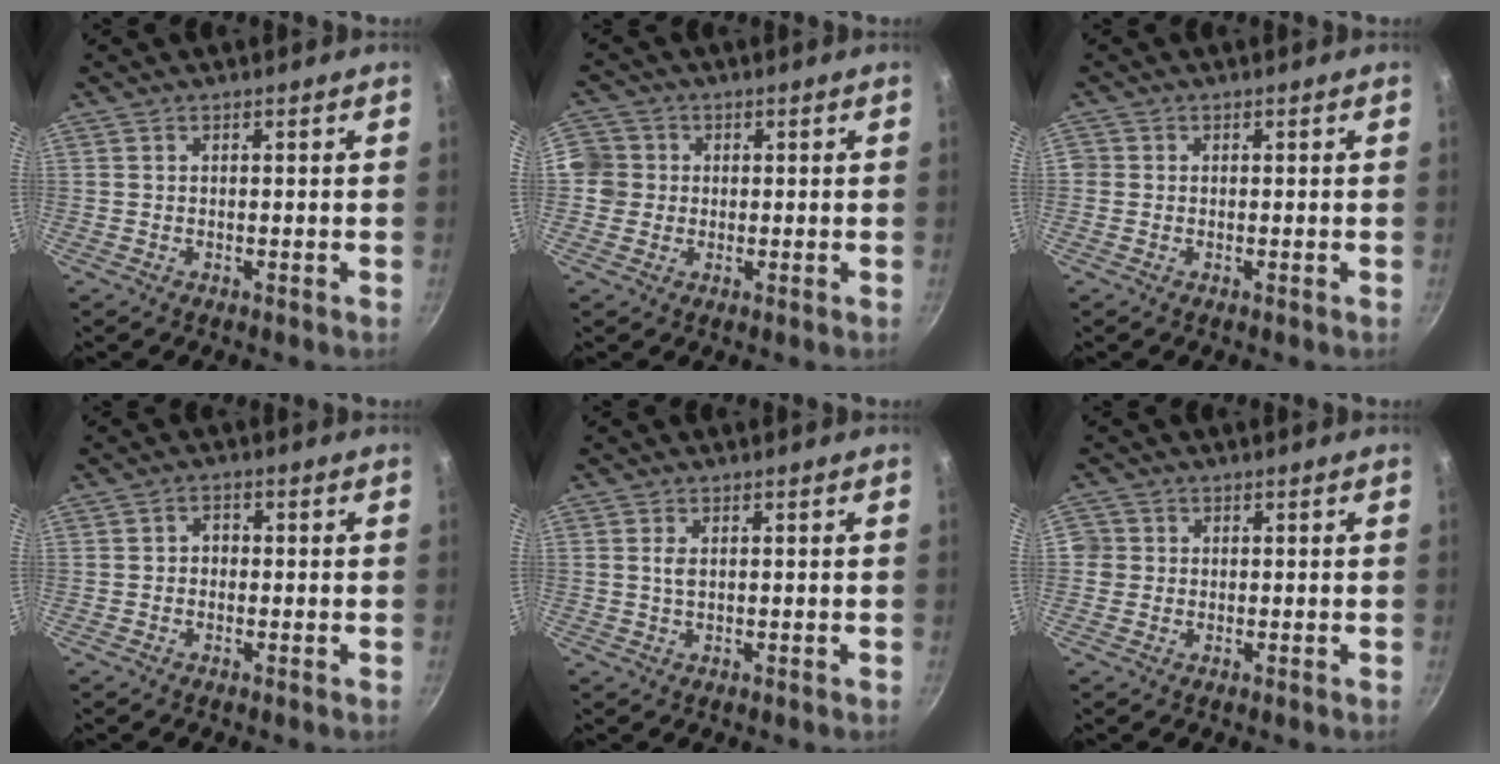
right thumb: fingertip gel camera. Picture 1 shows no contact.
{"total": 5.3, "force": [0.1, 5.1, 1.3], "torque": [0.007, 0.004, -0.012]}
{"total": 0.9, "force": [-0.1, 0.9, 0.2], "torque": [-0.001, 0.002, -0.006]}
{"total": 2.0, "force": [-0.3, 1.7, 1.0], "torque": [-0.008, 0.008, -0.009]}
{"total": 1.6, "force": [0.3, 0.9, 1.3], "torque": [-0.024, -0.001, 0.006]}
{"total": 2.7, "force": [-0.2, 2.7, 0.5], "torque": [0.009, 0.008, -0.008]}